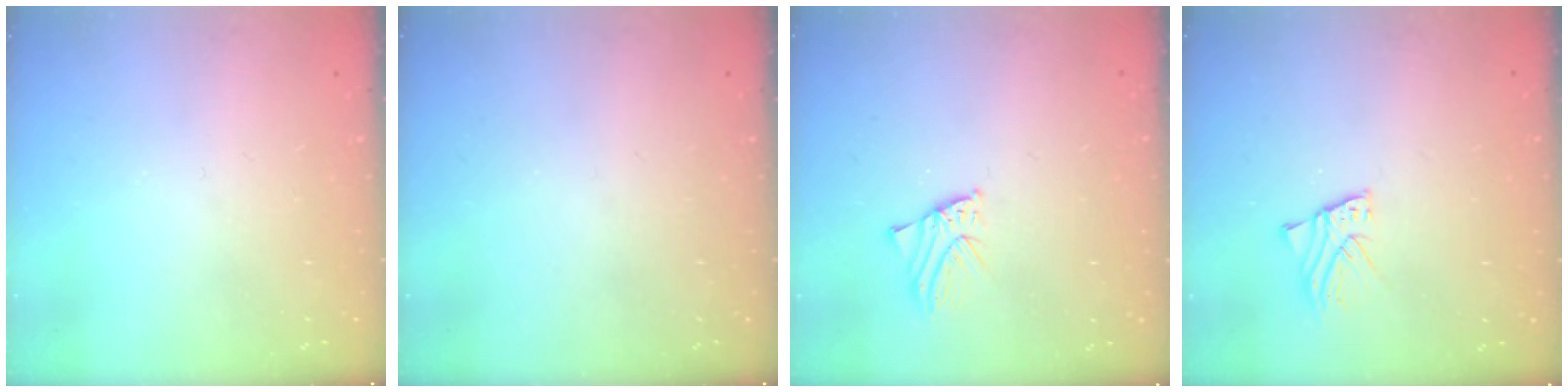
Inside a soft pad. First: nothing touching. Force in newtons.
{"total": 0.0}
{"total": 1.8, "press": 1.8, "slide": 0.1}
{"total": 2.2, "press": 2.2, "slide": 0.1}